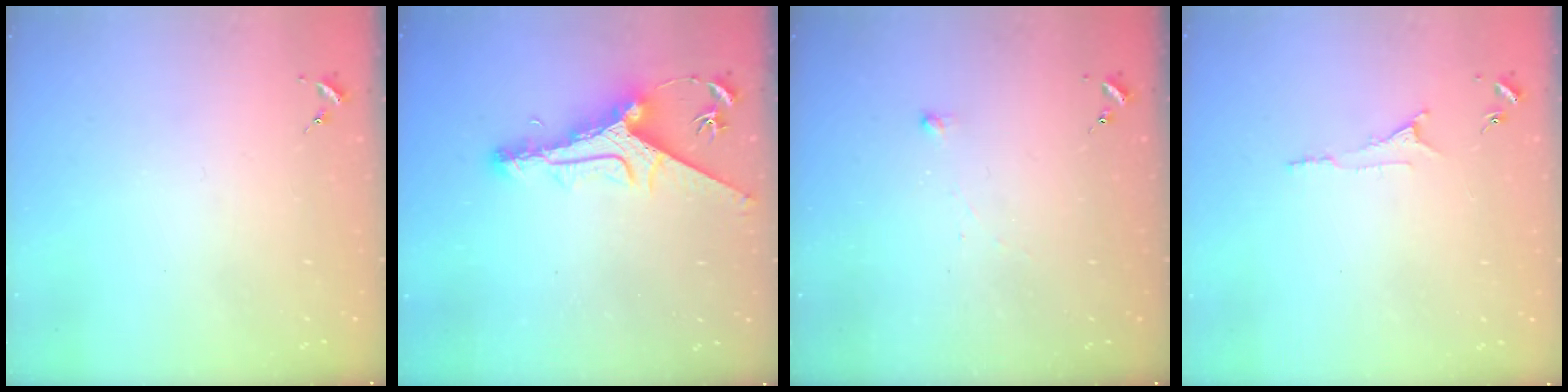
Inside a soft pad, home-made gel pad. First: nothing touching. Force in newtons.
{"total": 12.4, "press": 12.4, "slide": 0.9}
{"total": 2.6, "press": 2.6, "slide": 0.6}
{"total": 5.3, "press": 5.3, "slide": 0.6}